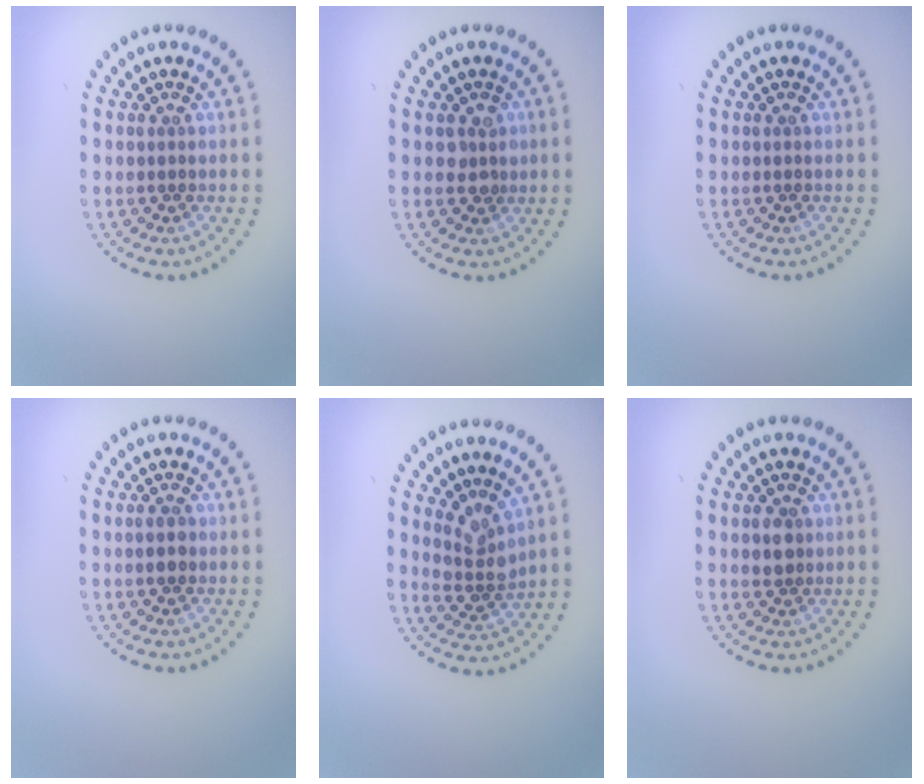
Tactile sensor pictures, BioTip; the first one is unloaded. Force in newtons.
{"total": 1.7, "press": 1.6, "slide": 0.5}
{"total": 0.0}
{"total": 1.2, "press": 1.2, "slide": 0.2}
{"total": 2.8, "press": 2.0, "slide": 1.9}
{"total": 1.7, "press": 1.6, "slide": 0.5}